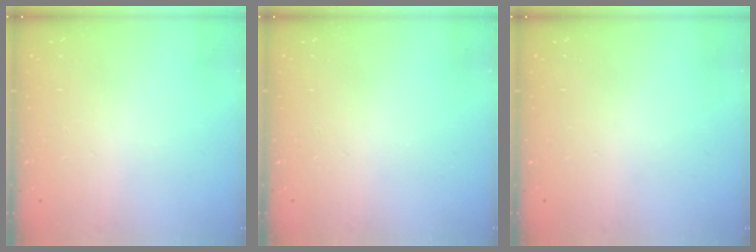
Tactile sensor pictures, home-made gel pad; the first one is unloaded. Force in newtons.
{"total": 0.0}
{"total": 0.0}